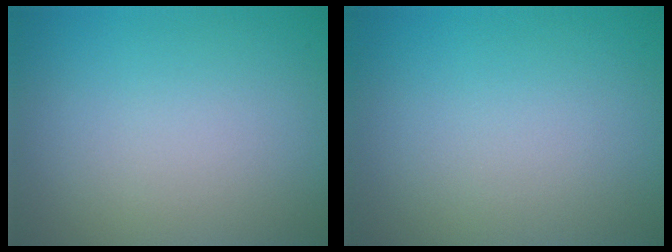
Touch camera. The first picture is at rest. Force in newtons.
{"total": 0.0}